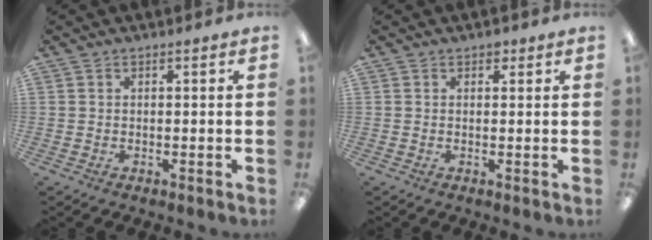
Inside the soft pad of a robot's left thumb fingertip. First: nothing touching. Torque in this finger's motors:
{"motor_torque": [0.04, -0.05, -0.07, -0.02, 0.00]}